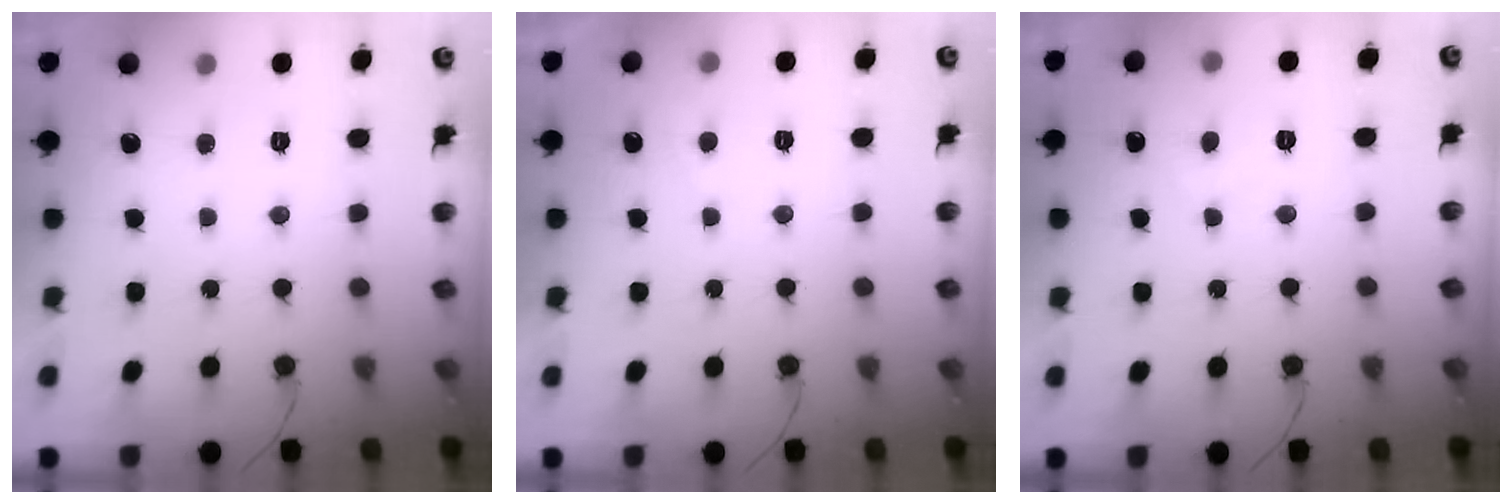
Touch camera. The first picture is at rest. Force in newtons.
{"total": 2.0, "press": 1.9, "slide": 0.7}
{"total": 2.1, "press": 2.1, "slide": 0.3}